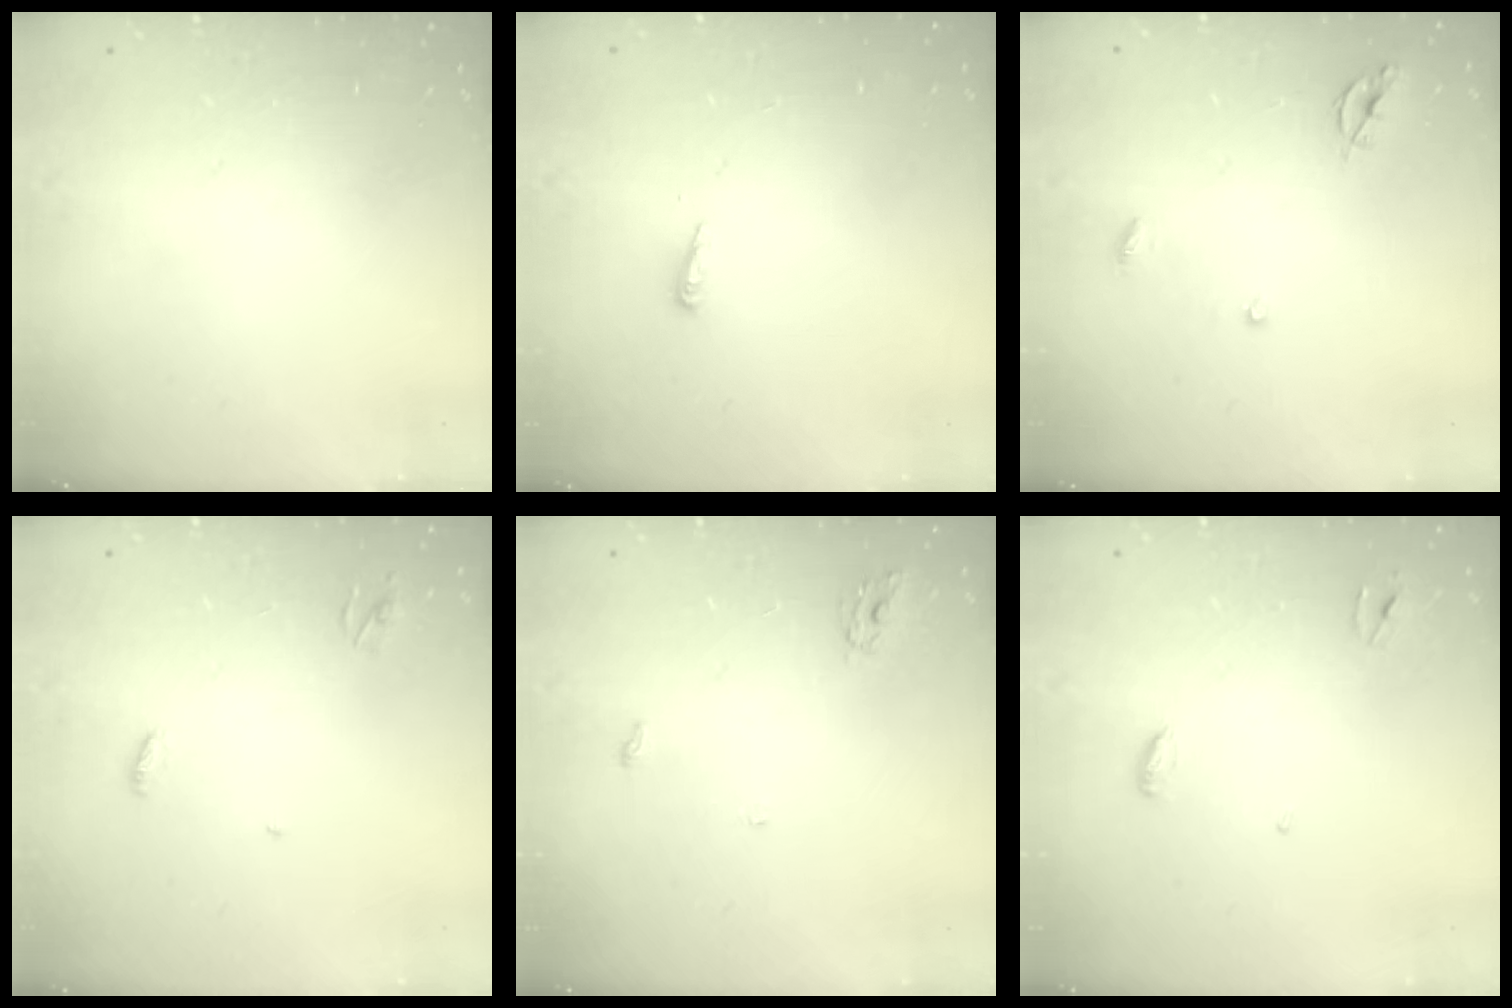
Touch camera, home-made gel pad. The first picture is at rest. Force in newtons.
{"total": 3.8, "press": 3.7, "slide": 0.6}
{"total": 5.5, "press": 5.5, "slide": 0.6}
{"total": 3.3, "press": 3.2, "slide": 0.3}
{"total": 3.4, "press": 3.3, "slide": 0.3}
{"total": 3.3, "press": 3.3, "slide": 0.3}